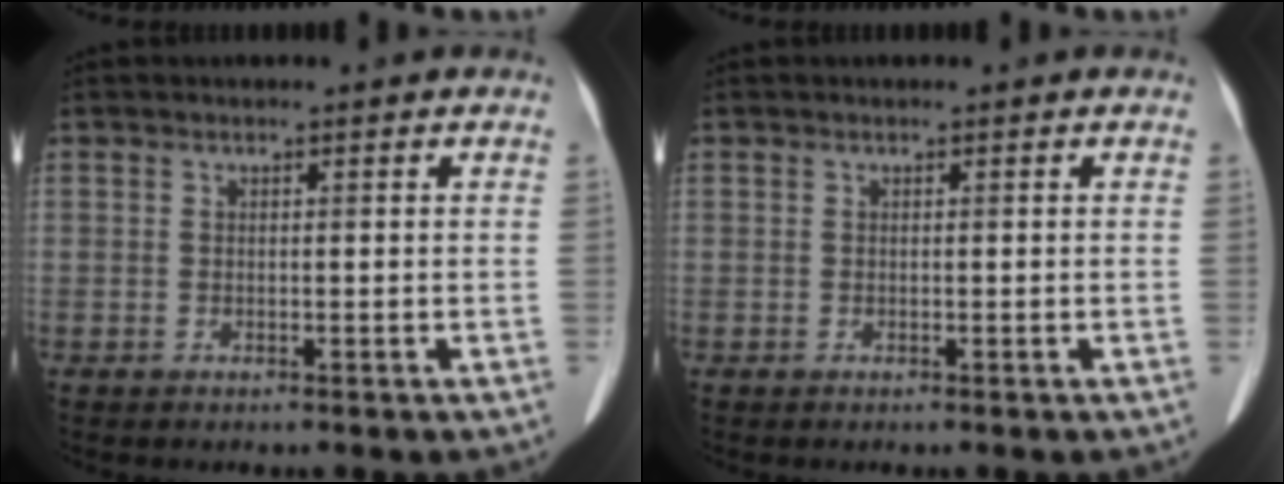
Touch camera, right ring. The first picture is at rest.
{"total": 0.0}